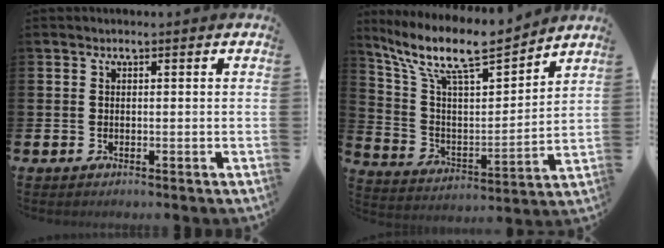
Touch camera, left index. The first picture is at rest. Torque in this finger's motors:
{"motor_torque": [1.10, -0.83, 0.57, 0.21]}